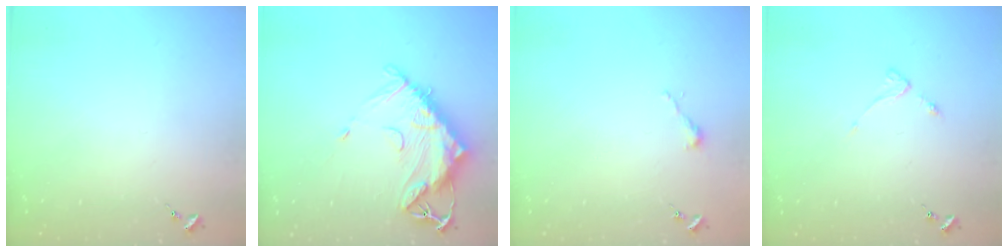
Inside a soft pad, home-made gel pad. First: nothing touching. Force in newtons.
{"total": 14.5, "press": 14.4, "slide": 1.4}
{"total": 2.5, "press": 2.5, "slide": 0.2}
{"total": 2.8, "press": 2.7, "slide": 0.5}